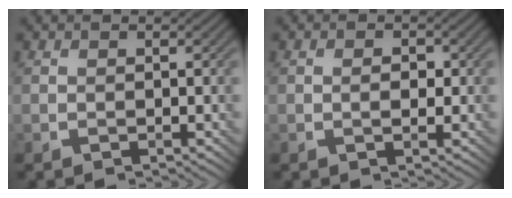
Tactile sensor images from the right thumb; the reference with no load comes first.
{"total": 1.7, "force": [-0.1, 0.9, 1.5], "torque": [-0.016, -0.002, -0.002]}